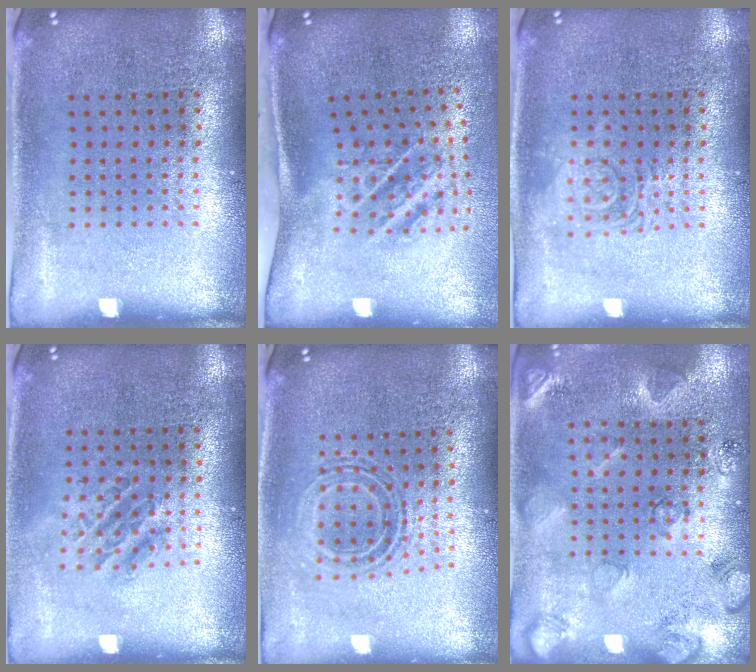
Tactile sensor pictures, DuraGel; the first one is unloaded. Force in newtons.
{"total": 1.9, "press": 1.1, "slide": 1.6}
{"total": 2.5, "press": 2.5, "slide": 0.5}
{"total": 1.2, "press": 1.0, "slide": 0.5}
{"total": 0.9, "press": 0.8, "slide": 0.3}
{"total": 2.1, "press": 2.1, "slide": 0.5}